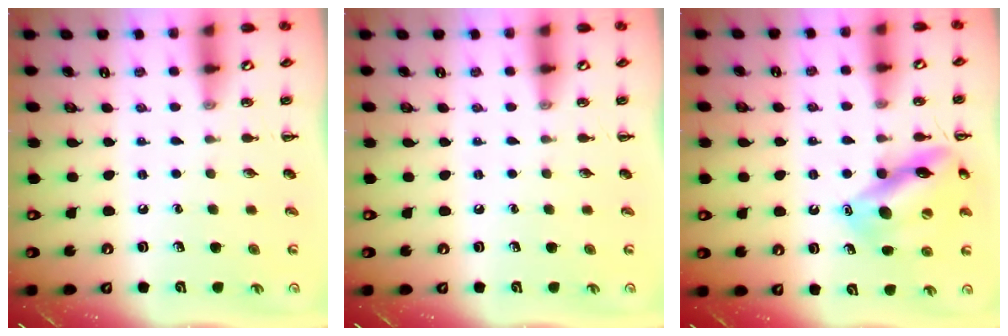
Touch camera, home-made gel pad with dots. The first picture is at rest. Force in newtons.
{"total": 0.0}
{"total": 14.5, "press": 14.4, "slide": 1.3}